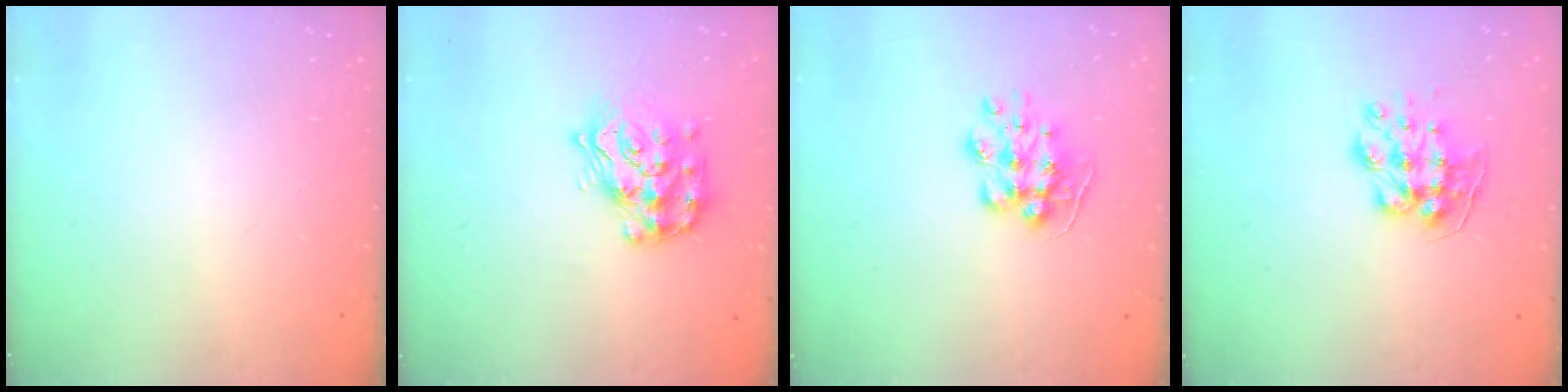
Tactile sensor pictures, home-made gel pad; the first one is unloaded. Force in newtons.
{"total": 14.9, "press": 14.9, "slide": 0.8}
{"total": 9.0, "press": 9.0, "slide": 0.5}
{"total": 10.0, "press": 9.9, "slide": 0.6}